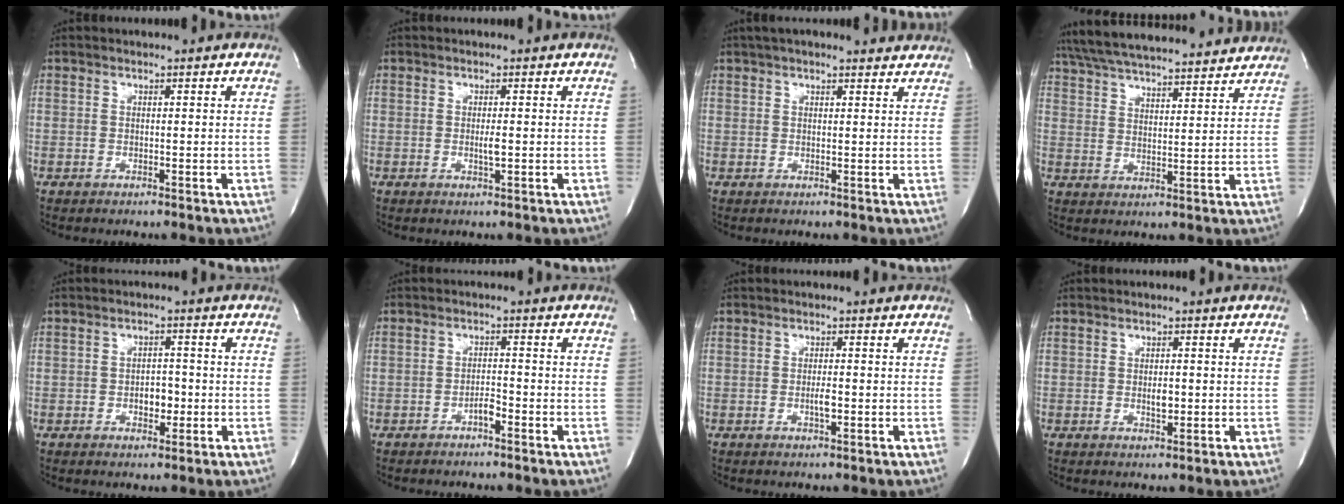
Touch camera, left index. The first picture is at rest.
{"total": 1.3, "force": [-0.3, 0.1, 1.3], "torque": [-0.029, -0.006, -0.003]}
{"total": 9.9, "force": [8.8, 2.0, 3.9], "torque": [-0.052, 0.032, 0.105]}
{"total": 23.4, "force": [21.4, 3.3, 9.0], "torque": [-0.166, 0.027, 0.305]}
{"total": 3.0, "force": [-0.9, 1.8, 2.3], "torque": [-0.033, 0.002, -0.009]}
{"total": 1.9, "force": [-1.4, 0.4, 1.2], "torque": [-0.023, 0.000, -0.024]}
{"total": 1.7, "force": [-0.6, 0.3, 1.5], "torque": [-0.034, -0.004, -0.009]}
{"total": 1.7, "force": [-0.3, 0.8, 1.5], "torque": [-0.031, -0.004, -0.002]}